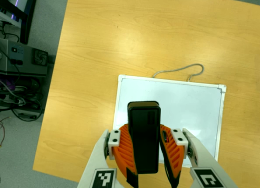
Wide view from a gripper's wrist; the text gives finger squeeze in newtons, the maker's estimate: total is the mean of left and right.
{"total": 10.3, "left": 8.9, "right": 11.8}